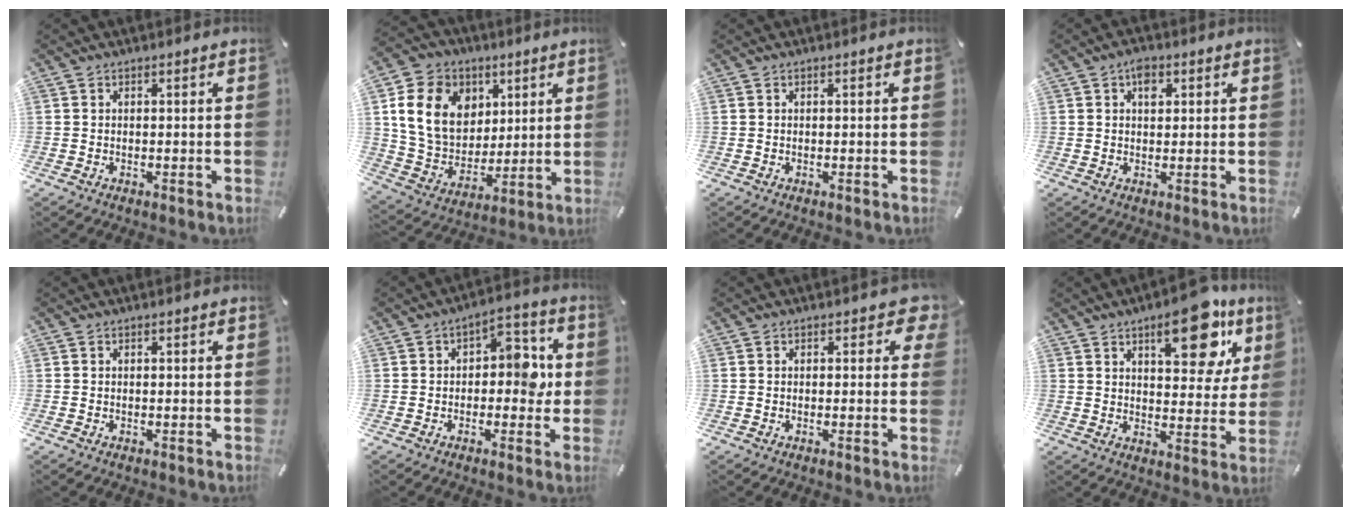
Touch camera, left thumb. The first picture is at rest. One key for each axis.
{"total": 17.0, "fx": 5.3, "fy": 13.9, "fz": 8.2, "tx": -0.174, "ty": -0.009, "tz": 0.103}
{"total": 0.0}
{"total": 3.3, "fx": 1.2, "fy": 2.1, "fz": 2.2, "tx": -0.023, "ty": -0.002, "tz": 0.014}
{"total": 0.0}
{"total": 7.9, "fx": -0.5, "fy": 5.1, "fz": 6.0, "tx": -0.071, "ty": 0.008, "tz": -0.016}
{"total": 3.6, "fx": 1.1, "fy": 2.2, "fz": 2.6, "tx": -0.021, "ty": -0.002, "tz": 0.013}
{"total": 16.9, "fx": 8.8, "fy": 7.8, "fz": 12.0, "tx": -0.142, "ty": -0.043, "tz": 0.138}